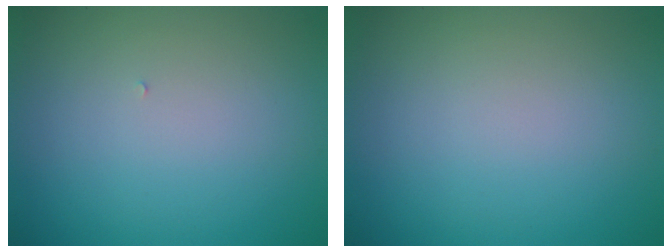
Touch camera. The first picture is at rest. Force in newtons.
{"total": 0.0}